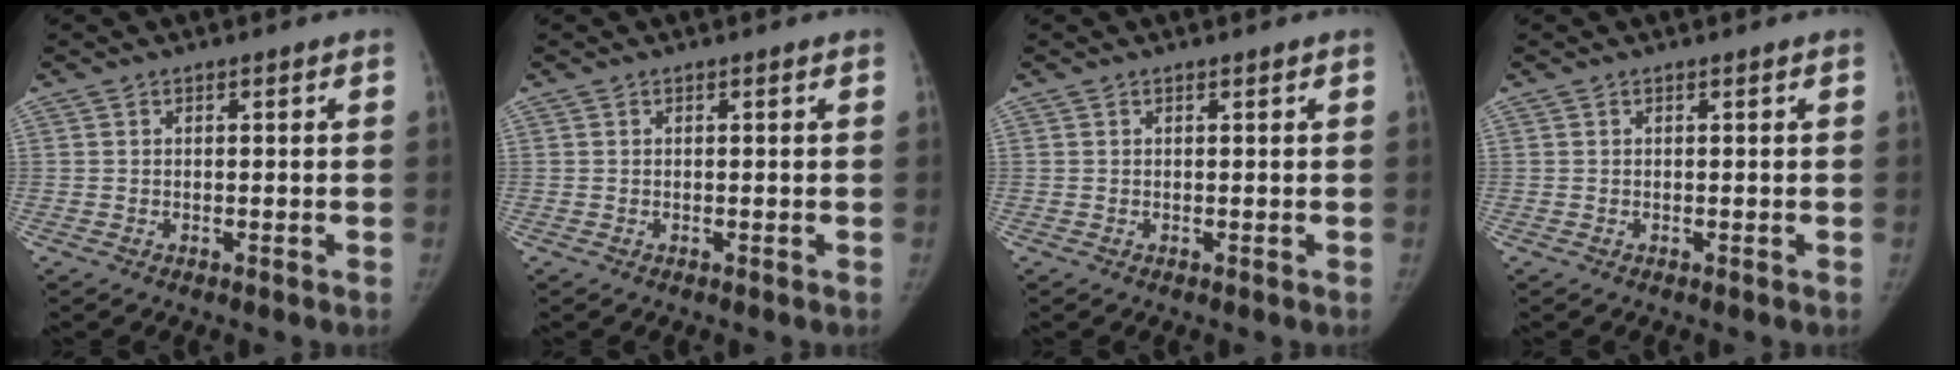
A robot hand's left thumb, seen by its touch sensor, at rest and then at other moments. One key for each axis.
{"total": 0.0}
{"total": 0.0}
{"total": 0.0}